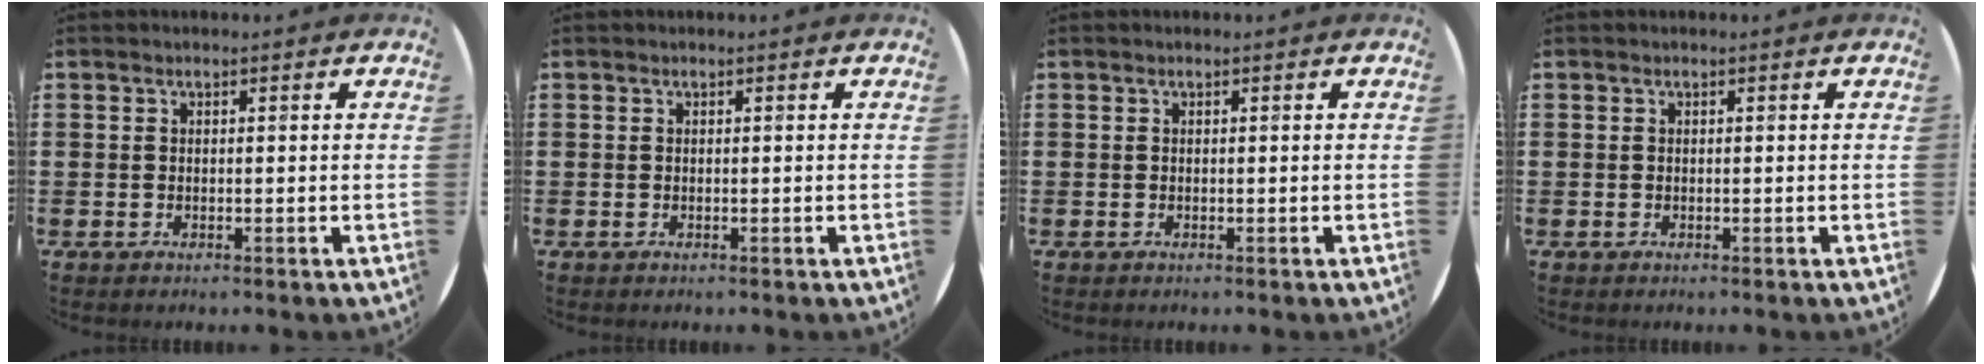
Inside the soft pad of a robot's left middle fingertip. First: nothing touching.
{"total": 0.0}
{"total": 0.0}
{"total": 0.0}